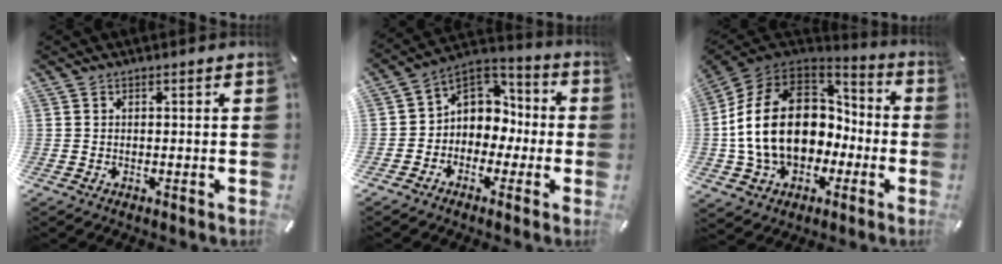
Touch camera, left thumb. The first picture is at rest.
{"total": 8.5, "force": [-0.1, 8.1, 2.5], "torque": [-0.049, -0.004, 0.002]}
{"total": 20.6, "force": [-0.6, 15.6, 13.4], "torque": [-0.294, 0.013, -0.007]}